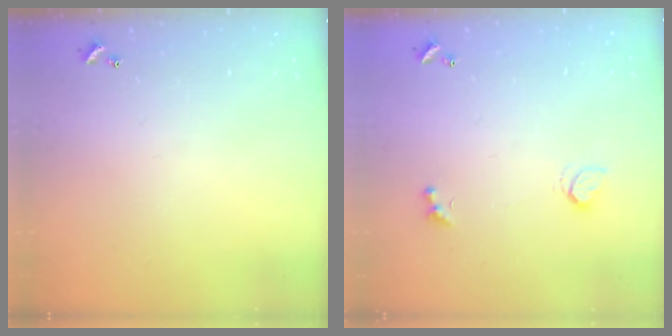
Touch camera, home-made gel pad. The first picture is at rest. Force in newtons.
{"total": 1.8, "press": 1.8, "slide": 0.5}